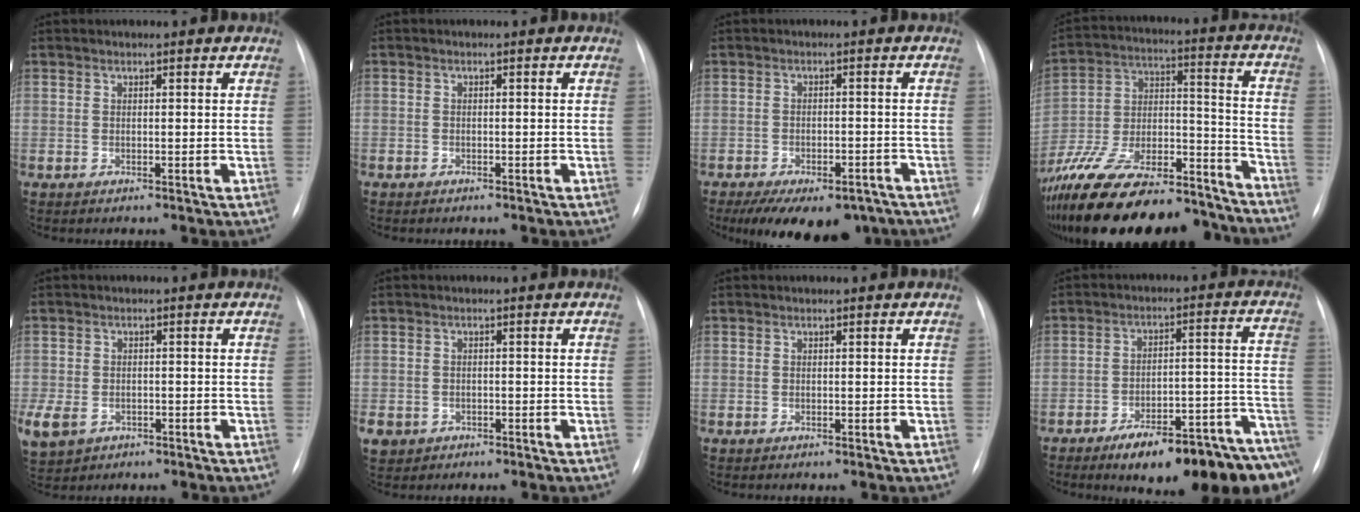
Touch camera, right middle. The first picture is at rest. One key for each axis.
{"total": 1.1, "fx": -0.7, "fy": 0.8, "fz": 0.1, "tx": -0.011, "ty": 0.003, "tz": -0.012}
{"total": 14.8, "fx": -10.6, "fy": 7.1, "fz": 7.4, "tx": -0.129, "ty": -0.006, "tz": -0.138}
{"total": 30.1, "fx": -25.2, "fy": 8.0, "fz": 14.4, "tx": -0.265, "ty": -0.007, "tz": -0.391}
{"total": 10.0, "fx": -4.5, "fy": 7.6, "fz": 4.7, "tx": -0.141, "ty": -0.007, "tz": -0.064}
{"total": 4.7, "fx": -2.5, "fy": 3.8, "fz": 0.9, "tx": -0.026, "ty": 0.003, "tz": -0.037}
{"total": 0.0}
{"total": 19.5, "fx": -14.7, "fy": 3.4, "fz": 12.3, "tx": -0.084, "ty": 0.038, "tz": -0.209}